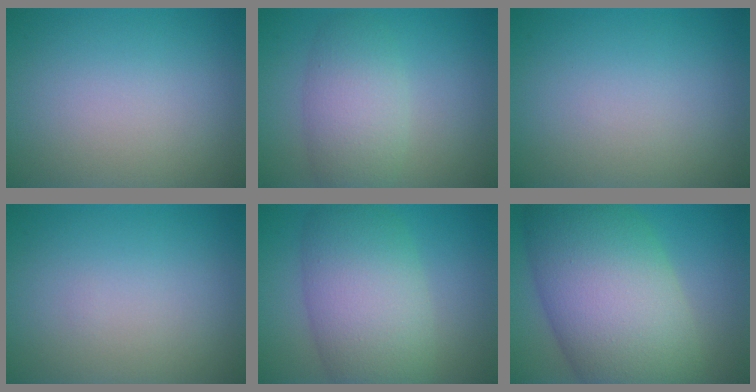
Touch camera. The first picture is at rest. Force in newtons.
{"total": 4.5, "press": 4.5, "slide": 0.2}
{"total": 0.0}
{"total": 0.0}
{"total": 8.9, "press": 8.9, "slide": 0.4}
{"total": 14.9, "press": 14.8, "slide": 0.4}